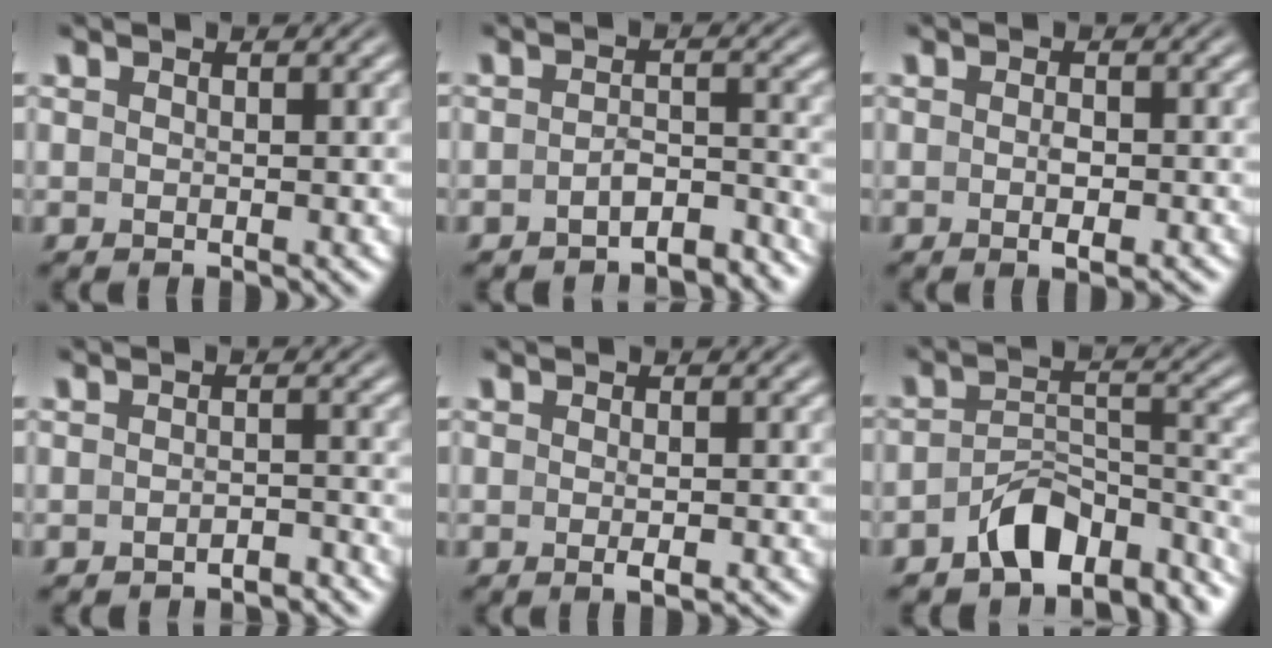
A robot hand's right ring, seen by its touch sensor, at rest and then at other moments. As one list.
[{"total": 4.4, "force": [-4.1, 0.9, 1.2], "torque": [-0.009, -0.011, -0.067]}, {"total": 1.8, "force": [-0.9, 0.5, 1.5], "torque": [-0.023, -0.003, -0.014]}, {"total": 2.4, "force": [-2.4, 0.1, 0.3], "torque": [-0.004, -0.004, -0.038]}, {"total": 1.6, "force": [-1.1, 0.1, 1.2], "torque": [-0.020, -0.001, -0.015]}, {"total": 7.3, "force": [-6.0, 2.8, 3.2], "torque": [-0.046, -0.014, -0.087]}]